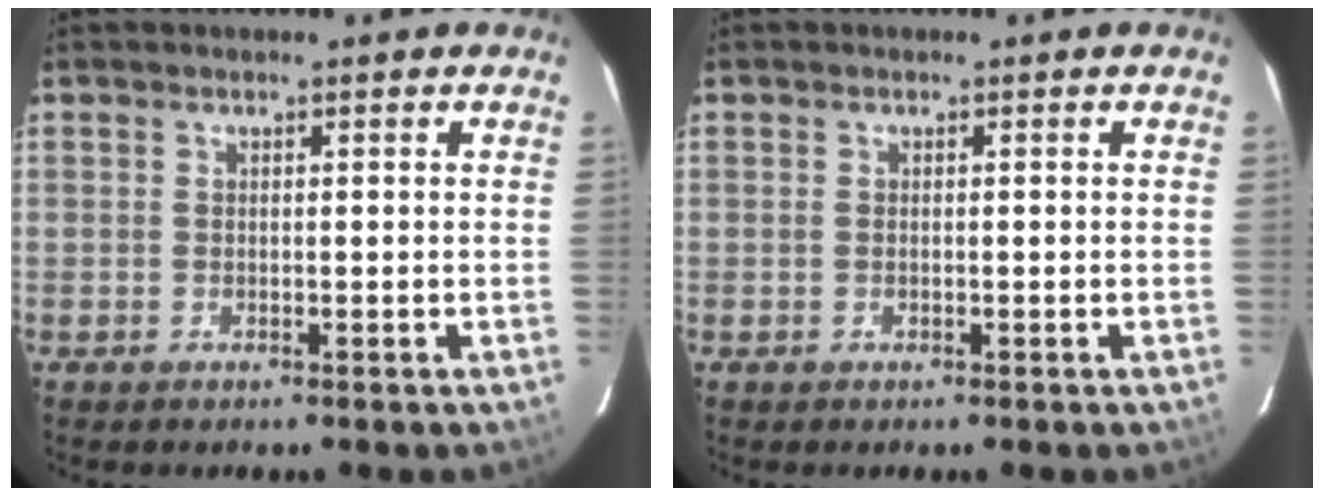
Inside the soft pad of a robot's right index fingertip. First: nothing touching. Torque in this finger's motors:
{"motor_torque": [-0.18, -0.12, -0.03, 0.00]}